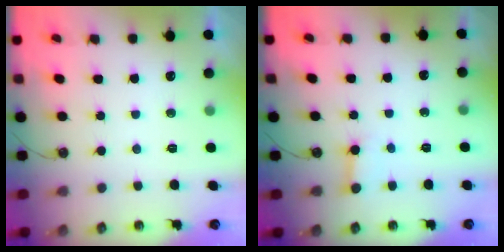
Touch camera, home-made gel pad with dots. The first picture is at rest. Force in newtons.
{"total": 3.0, "press": 2.9, "slide": 0.5}